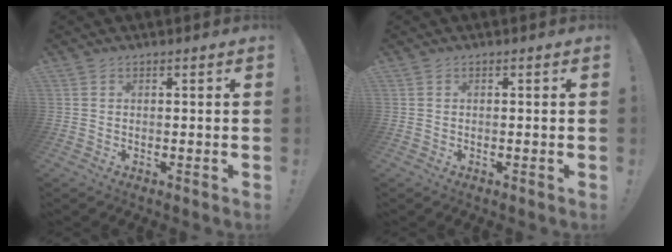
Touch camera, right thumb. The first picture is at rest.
{"total": 0.0}